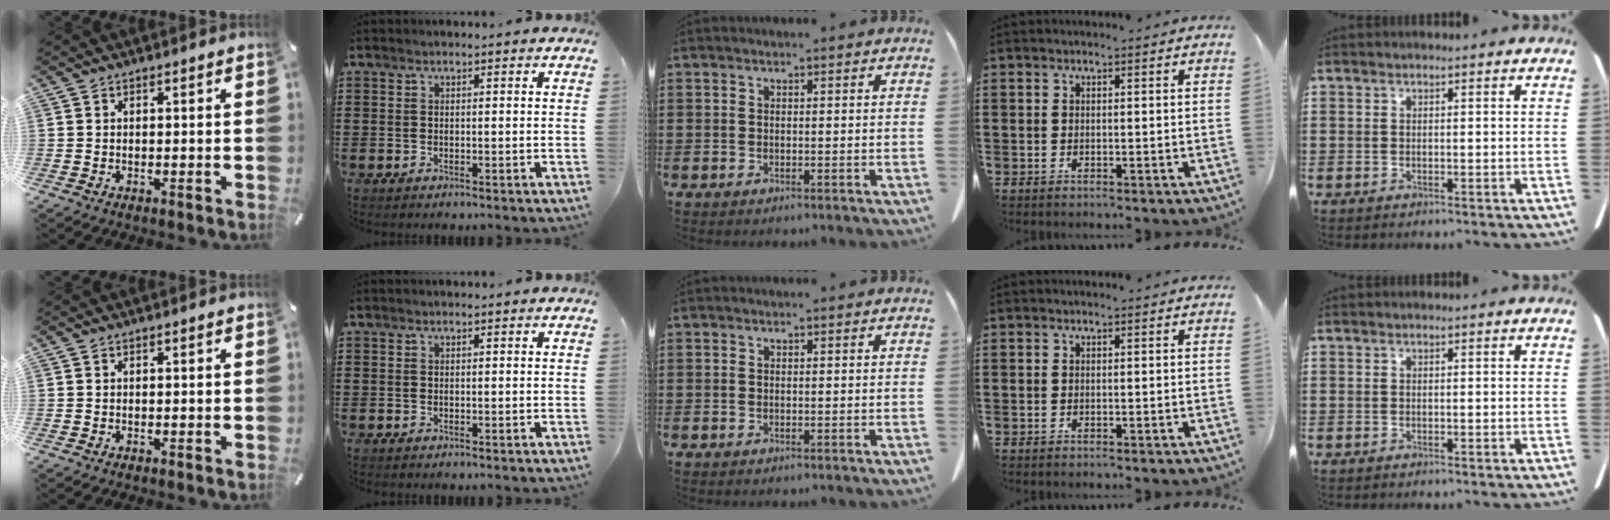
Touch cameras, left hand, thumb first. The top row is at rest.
{}